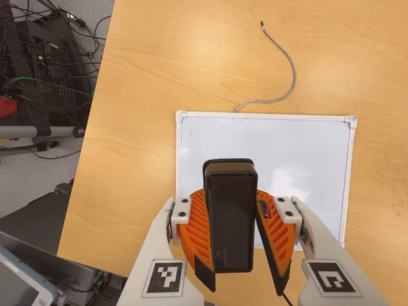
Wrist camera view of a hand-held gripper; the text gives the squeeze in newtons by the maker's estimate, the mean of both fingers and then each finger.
{"total": 10.1, "left": 9.6, "right": 10.7}